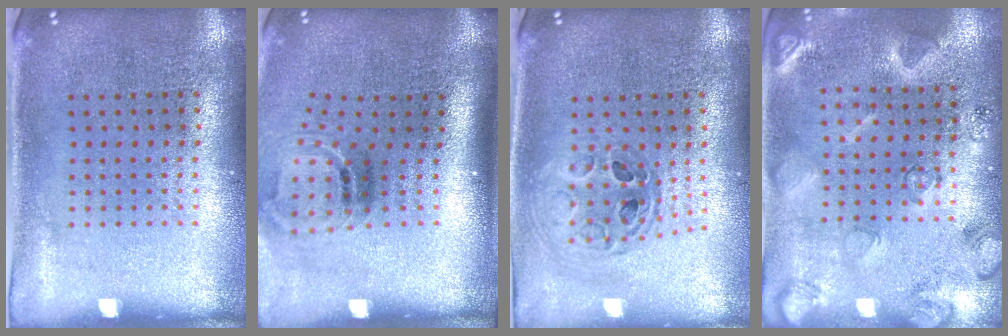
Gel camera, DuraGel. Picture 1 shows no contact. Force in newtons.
{"total": 1.8, "press": 1.1, "slide": 1.4}
{"total": 0.8, "press": 0.8, "slide": 0.1}
{"total": 2.3, "press": 2.2, "slide": 0.4}